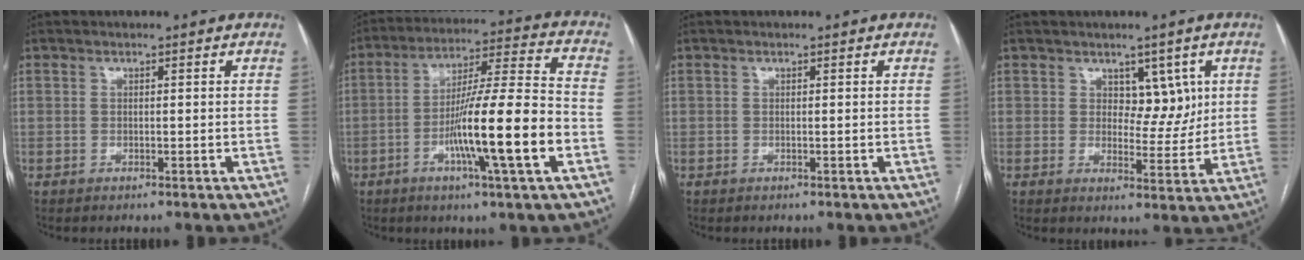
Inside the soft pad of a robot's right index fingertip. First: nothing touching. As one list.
[{"total": 16.2, "force": [-5.0, -0.1, 15.4], "torque": [-0.261, -0.001, -0.084]}, {"total": 0.0}, {"total": 5.1, "force": [2.2, 3.1, 3.4], "torque": [-0.036, 0.001, 0.035]}]